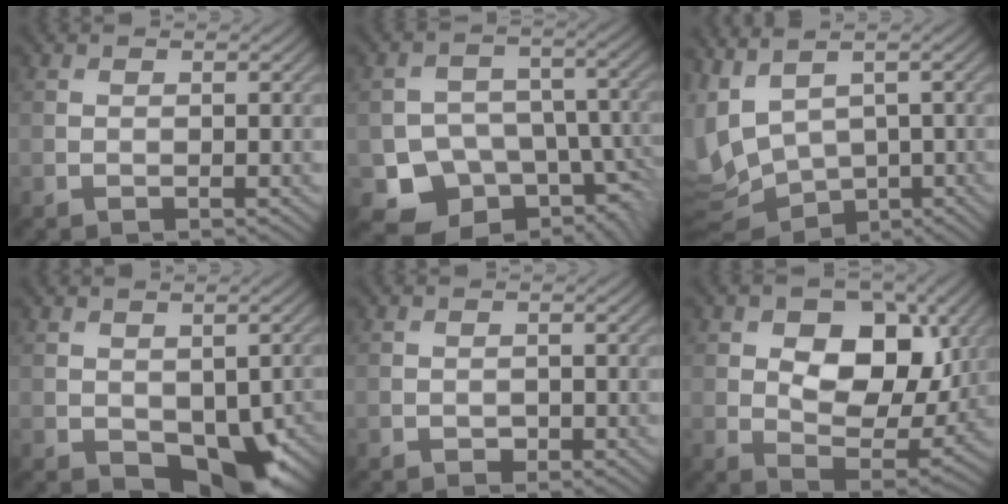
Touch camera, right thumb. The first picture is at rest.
{"total": 11.1, "force": [-5.4, 8.2, 5.3], "torque": [-0.089, -0.037, -0.081]}
{"total": 8.3, "force": [-0.2, 5.2, 6.6], "torque": [-0.181, -0.012, 0.018]}
{"total": 9.7, "force": [-2.8, 6.2, 6.9], "torque": [-0.104, -0.044, -0.021]}
{"total": 0.8, "force": [-0.4, 0.6, 0.4], "torque": [-0.004, -0.002, -0.008]}
{"total": 11.1, "force": [2.7, 7.0, 8.2], "torque": [-0.141, -0.010, 0.042]}